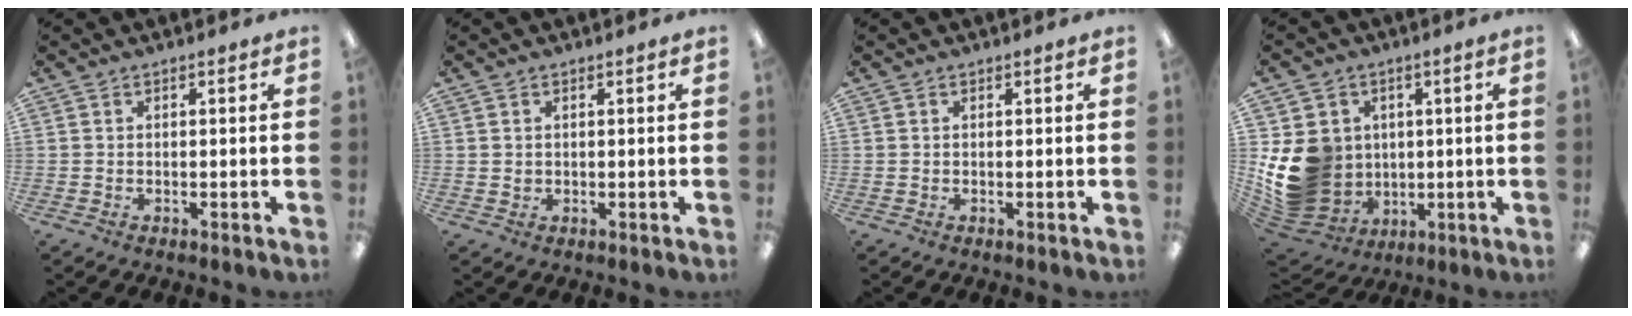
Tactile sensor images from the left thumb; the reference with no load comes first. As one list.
[{"total": 1.0, "force": [0.5, 0.9, 0.1], "torque": [-0.003, 0.004, 0.008]}, {"total": 0.0}, {"total": 15.0, "force": [0.5, 13.4, 6.9], "torque": [-0.158, -0.010, 0.023]}]